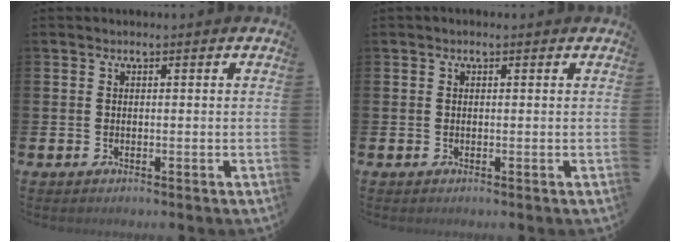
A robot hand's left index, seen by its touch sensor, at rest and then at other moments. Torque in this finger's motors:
{"motor_torque": [0.78, -1.37, -0.06, 0.18]}